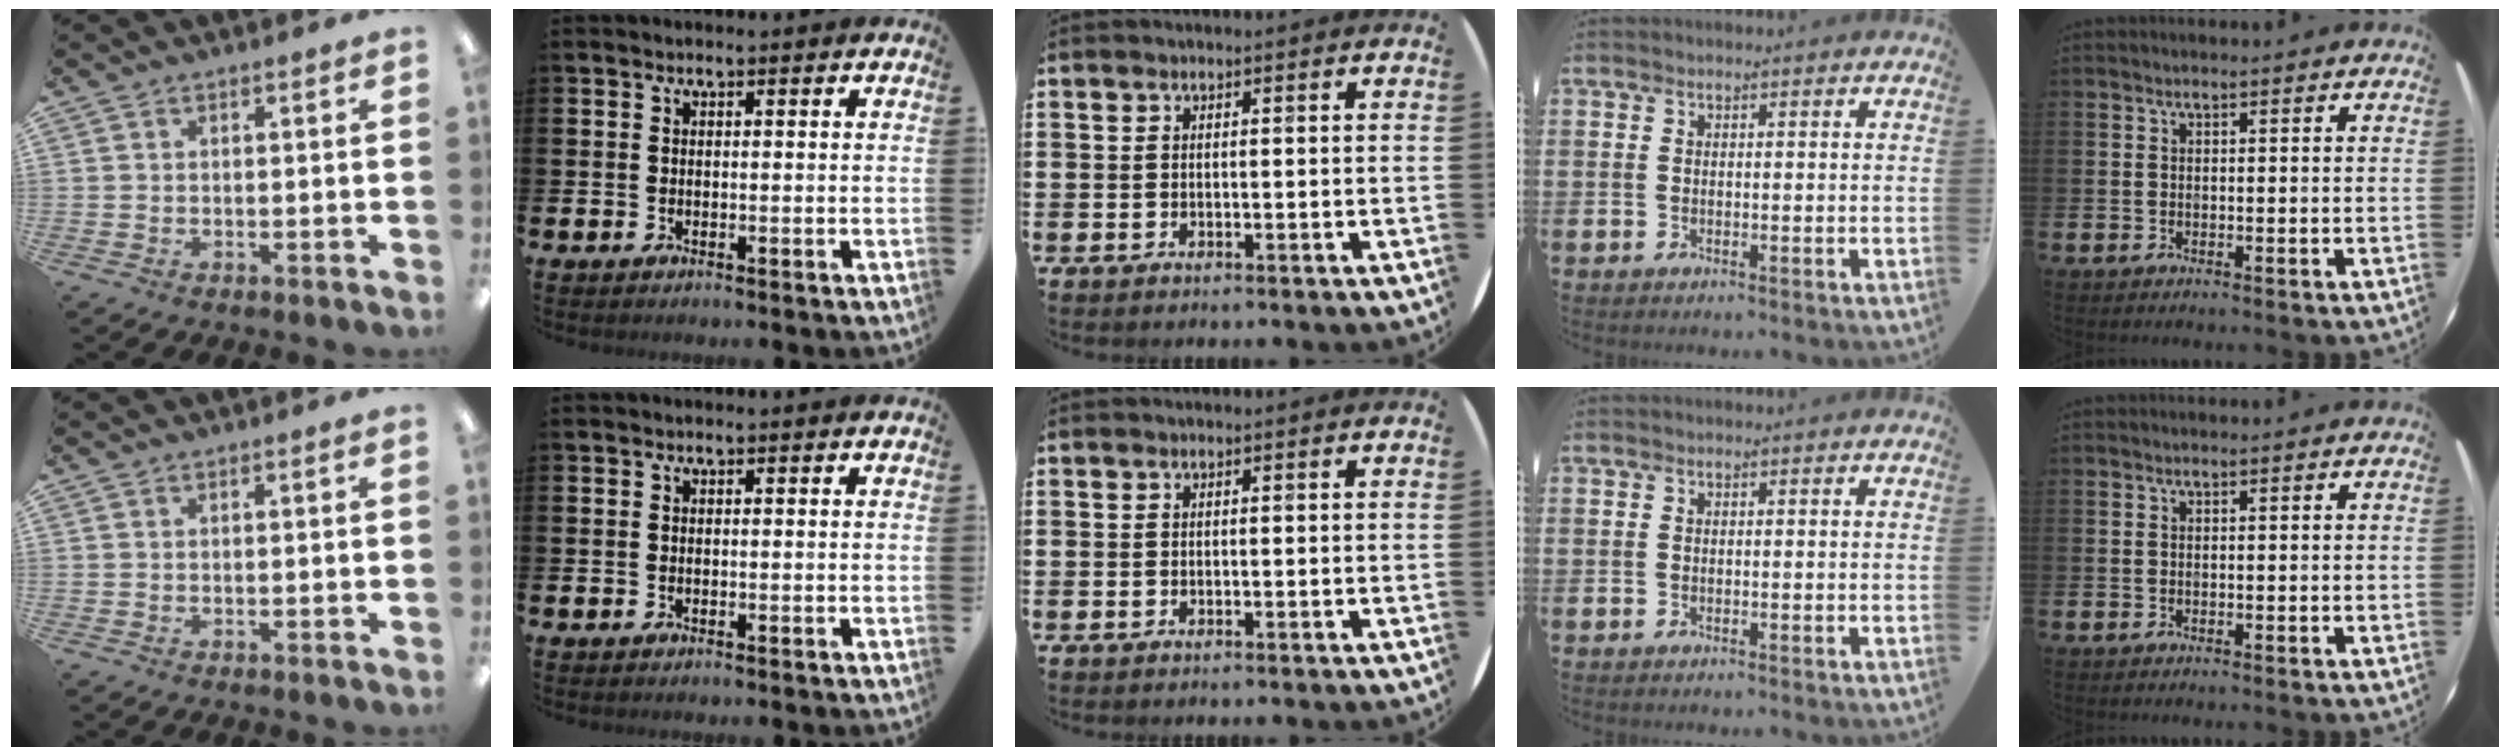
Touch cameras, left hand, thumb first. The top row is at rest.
{}